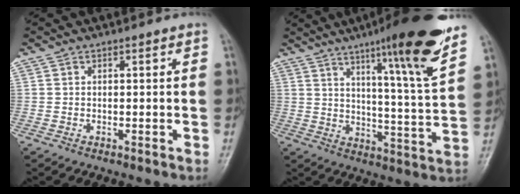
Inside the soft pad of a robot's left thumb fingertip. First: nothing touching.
{"total": 18.0, "force": [11.7, 0.8, 13.6], "torque": [-0.182, -0.066, 0.169]}